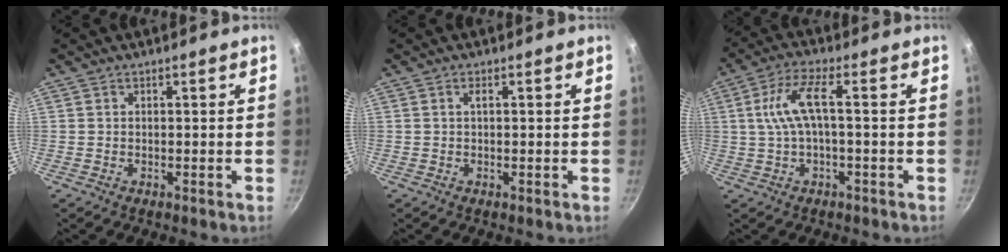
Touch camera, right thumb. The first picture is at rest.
{"total": 1.0, "force": [0.2, 0.2, 1.0], "torque": [-0.019, 0.001, 0.001]}
{"total": 7.5, "force": [0.0, 2.2, 7.2], "torque": [-0.155, 0.021, 0.002]}